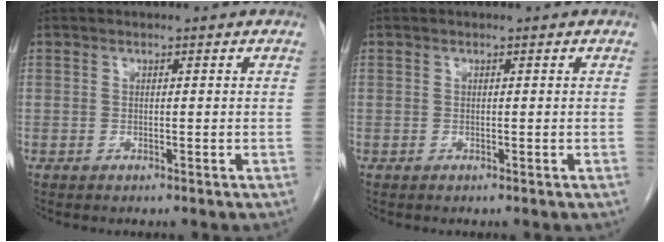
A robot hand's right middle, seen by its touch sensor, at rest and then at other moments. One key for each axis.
{"total": 0.0}